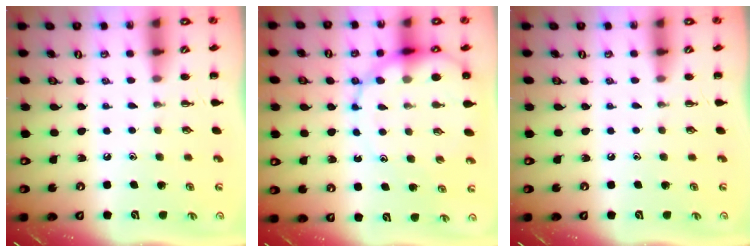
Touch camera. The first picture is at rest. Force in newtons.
{"total": 13.5, "press": 13.1, "slide": 3.1}
{"total": 0.0}